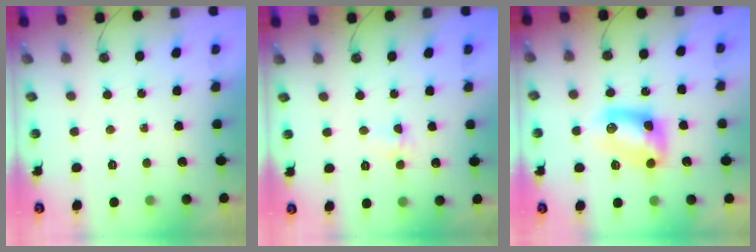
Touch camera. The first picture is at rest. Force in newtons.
{"total": 2.9, "press": 2.9, "slide": 0.4}
{"total": 9.4, "press": 9.2, "slide": 1.6}